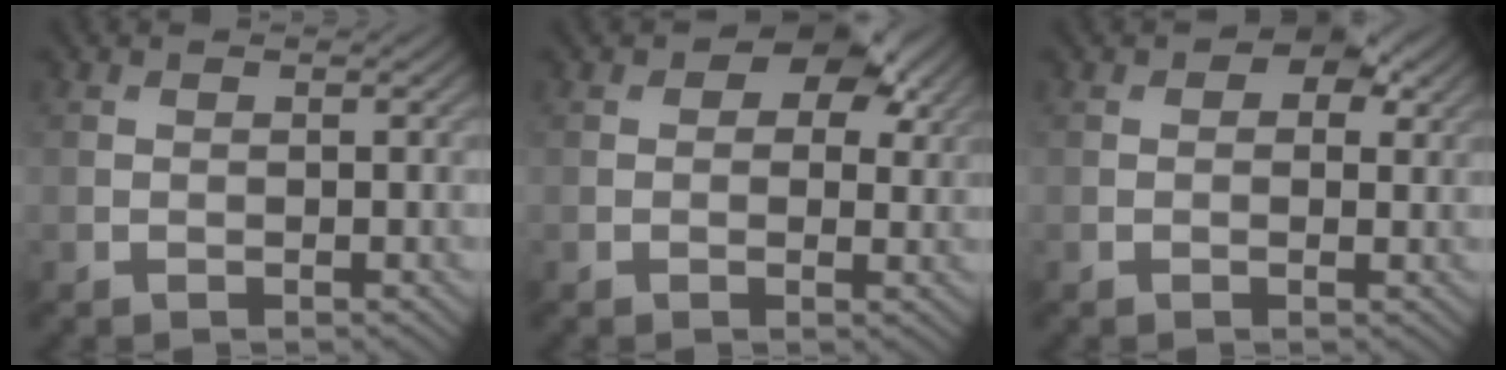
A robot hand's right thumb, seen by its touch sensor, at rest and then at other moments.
{"total": 6.3, "force": [3.0, 3.7, 4.1], "torque": [-0.050, -0.002, 0.036]}
{"total": 3.9, "force": [1.8, 2.4, 2.5], "torque": [-0.027, -0.001, 0.019]}